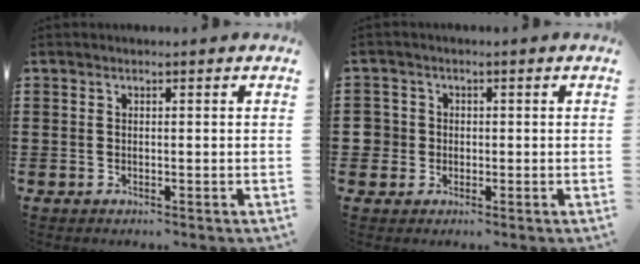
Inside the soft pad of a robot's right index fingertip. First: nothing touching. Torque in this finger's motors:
{"motor_torque": [0.12, -0.04, 0.00, 0.00]}